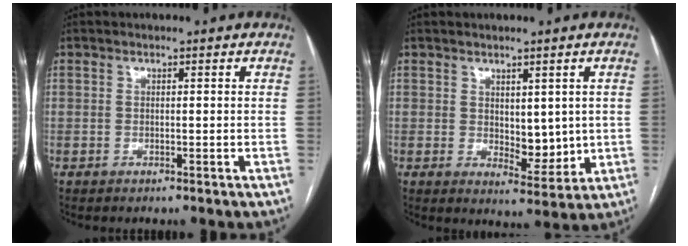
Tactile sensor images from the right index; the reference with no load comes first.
{"total": 7.7, "force": [1.2, 4.2, 6.3], "torque": [-0.081, -0.010, 0.037]}